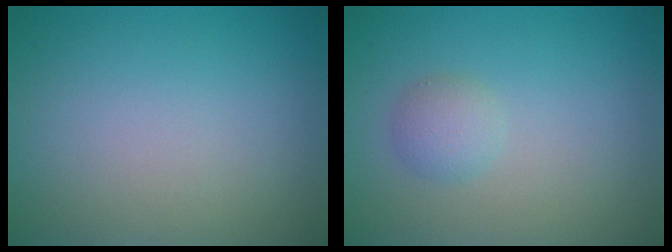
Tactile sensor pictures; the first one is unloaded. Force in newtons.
{"total": 1.7, "press": 1.7, "slide": 0.1}